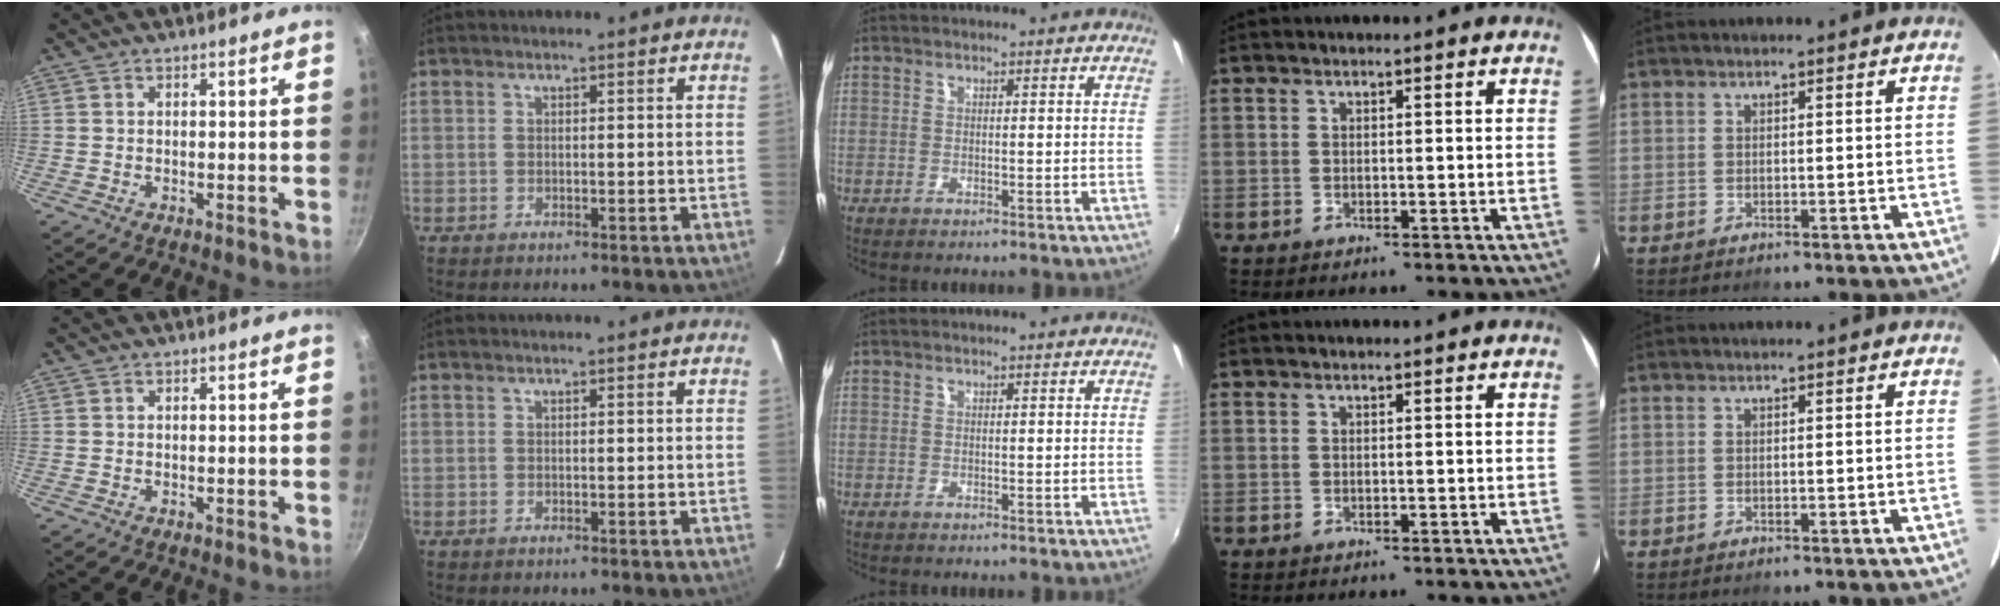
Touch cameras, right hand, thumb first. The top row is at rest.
{}